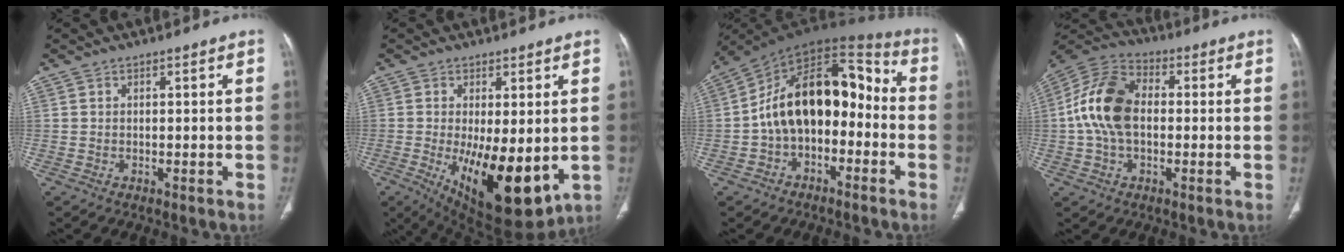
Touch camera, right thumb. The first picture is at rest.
{"total": 16.3, "force": [-3.0, 6.5, 14.6], "torque": [-0.225, -0.034, -0.023]}
{"total": 18.1, "force": [-2.6, 11.3, 13.9], "torque": [-0.192, 0.076, -0.052]}
{"total": 13.7, "force": [0.1, 8.7, 10.5], "torque": [-0.206, 0.031, -0.008]}